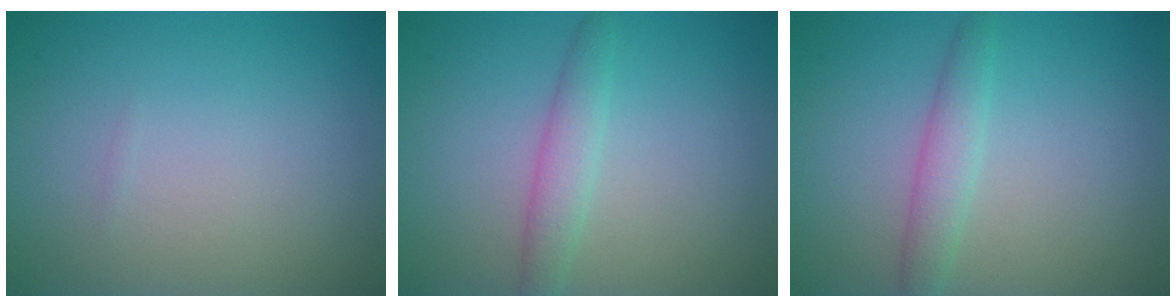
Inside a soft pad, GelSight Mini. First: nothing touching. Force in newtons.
{"total": 2.3, "press": 2.3, "slide": 0.1}
{"total": 2.2, "press": 2.2, "slide": 0.1}